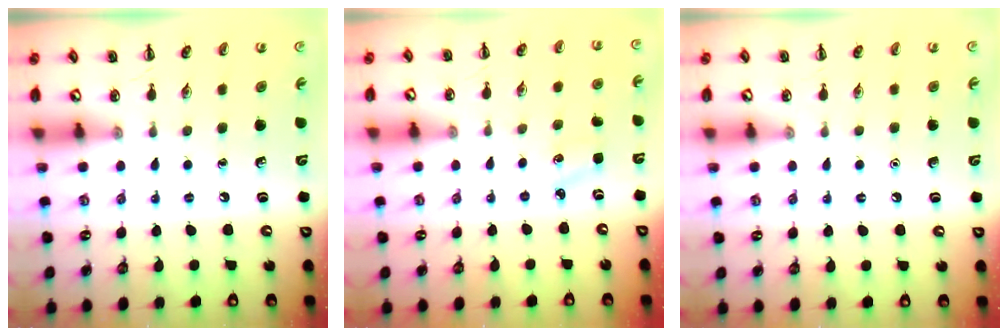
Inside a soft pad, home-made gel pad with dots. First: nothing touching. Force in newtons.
{"total": 2.7, "press": 2.6, "slide": 0.8}
{"total": 1.5, "press": 1.5, "slide": 0.2}